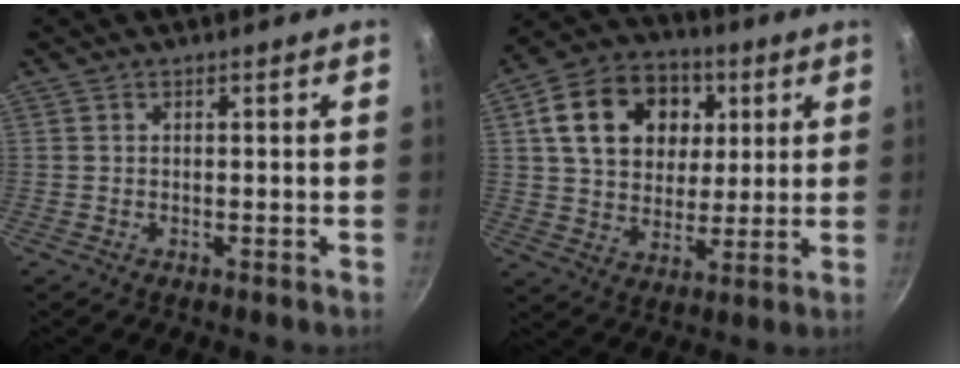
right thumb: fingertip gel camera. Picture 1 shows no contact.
{"total": 18.0, "force": [5.2, 13.9, 10.3], "torque": [-0.152, 0.007, 0.081]}